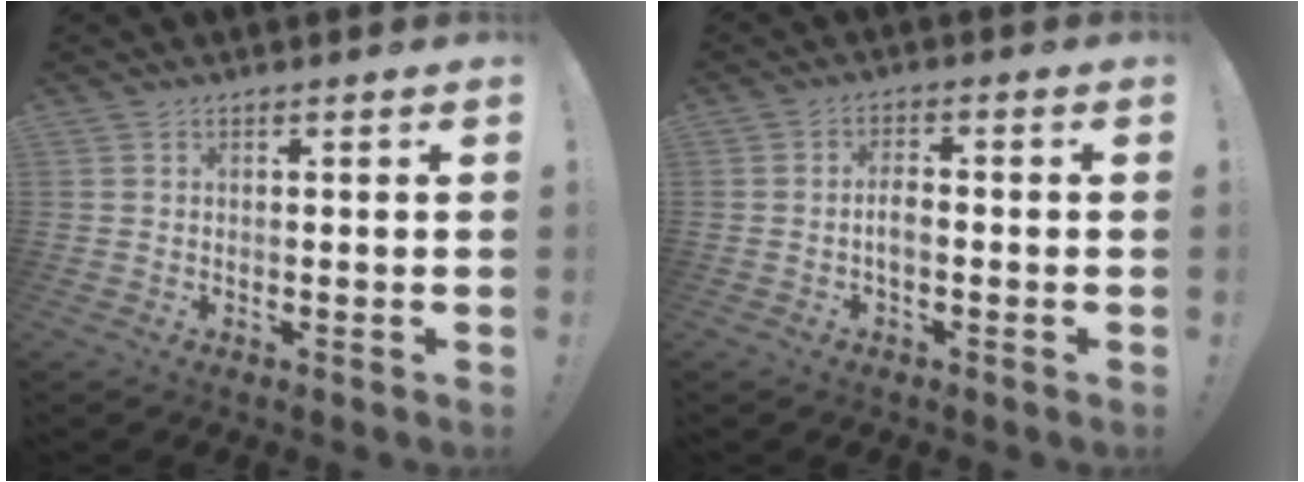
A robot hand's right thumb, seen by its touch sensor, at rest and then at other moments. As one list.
[{"total": 3.8, "force": [-1.1, 1.8, 3.2], "torque": [-0.056, 0.000, -0.024]}]